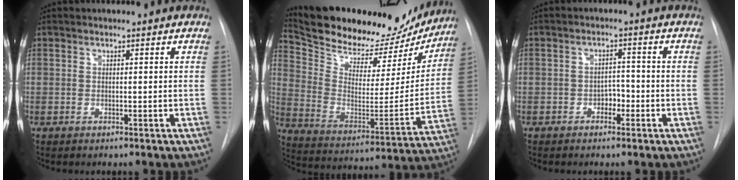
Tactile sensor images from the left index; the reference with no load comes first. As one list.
[{"total": 25.4, "force": [22.7, 7.7, 8.3], "torque": [-0.144, -0.030, 0.324]}, {"total": 2.7, "force": [-1.7, 1.6, 1.5], "torque": [-0.015, 0.003, -0.028]}]